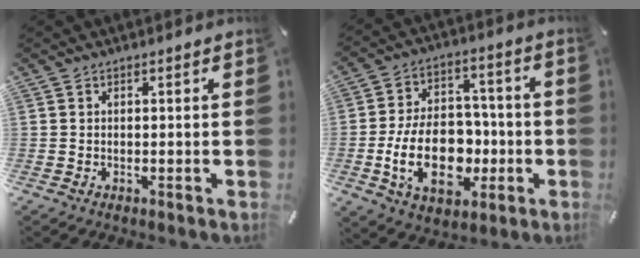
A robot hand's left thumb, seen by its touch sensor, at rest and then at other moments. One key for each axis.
{"total": 19.1, "fx": -4.4, "fy": 12.7, "fz": 13.6, "tx": -0.256, "ty": 0.008, "tz": -0.072}